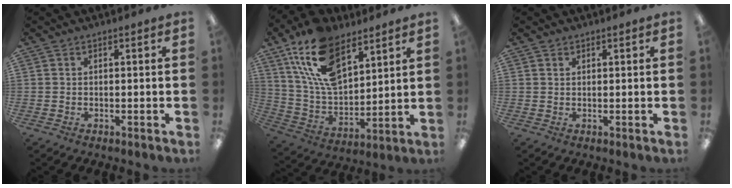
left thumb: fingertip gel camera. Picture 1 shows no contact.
{"total": 18.7, "force": [10.7, 10.1, 11.6], "torque": [-0.248, -0.039, 0.196]}
{"total": 0.8, "force": [0.6, 0.5, 0.1], "torque": [-0.002, 0.001, 0.013]}